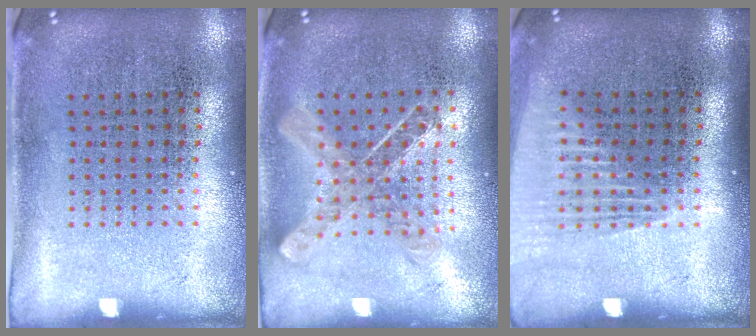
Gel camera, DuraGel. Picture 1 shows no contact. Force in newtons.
{"total": 1.0, "press": 1.0, "slide": 0.1}
{"total": 1.4, "press": 1.3, "slide": 0.6}